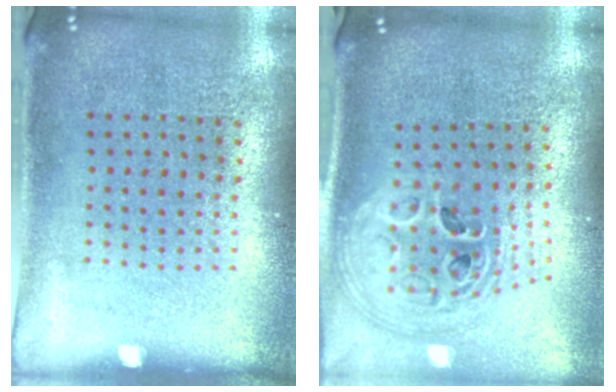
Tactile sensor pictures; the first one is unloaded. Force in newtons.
{"total": 2.7, "press": 2.0, "slide": 1.8}